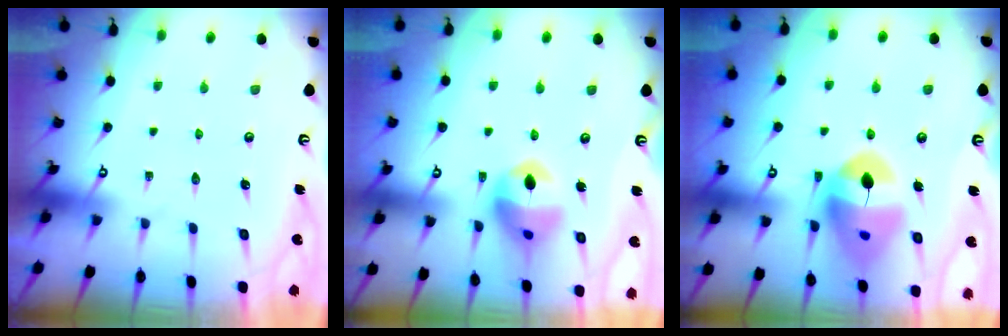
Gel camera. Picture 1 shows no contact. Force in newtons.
{"total": 13.2, "press": 13.1, "slide": 1.6}
{"total": 16.2, "press": 16.1, "slide": 2.0}